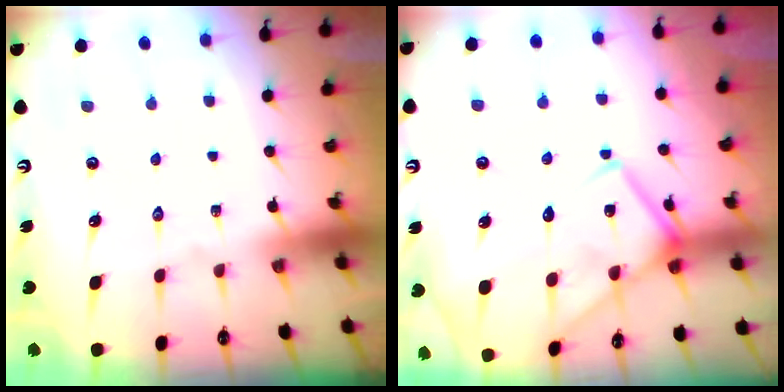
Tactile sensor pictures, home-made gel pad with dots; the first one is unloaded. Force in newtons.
{"total": 15.2, "press": 15.1, "slide": 1.2}